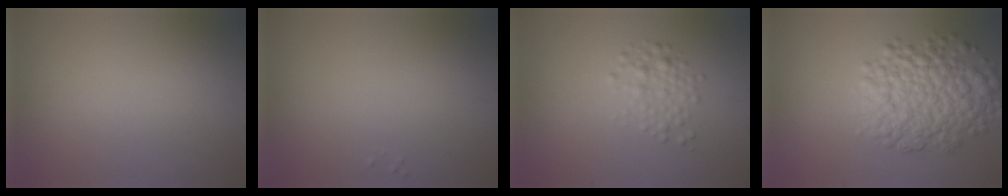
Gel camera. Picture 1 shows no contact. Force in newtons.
{"total": 0.0}
{"total": 2.1, "press": 2.1, "slide": 0.1}
{"total": 6.9, "press": 6.9, "slide": 0.3}